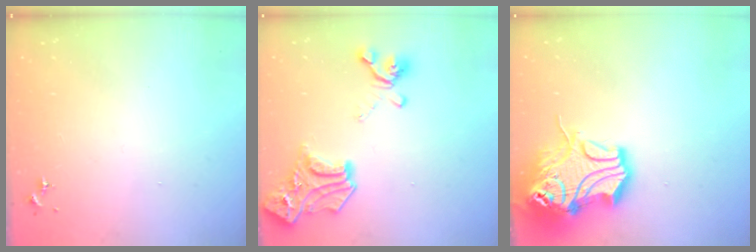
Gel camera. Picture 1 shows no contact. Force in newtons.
{"total": 19.5, "press": 19.5, "slide": 0.7}
{"total": 19.2, "press": 19.0, "slide": 2.7}